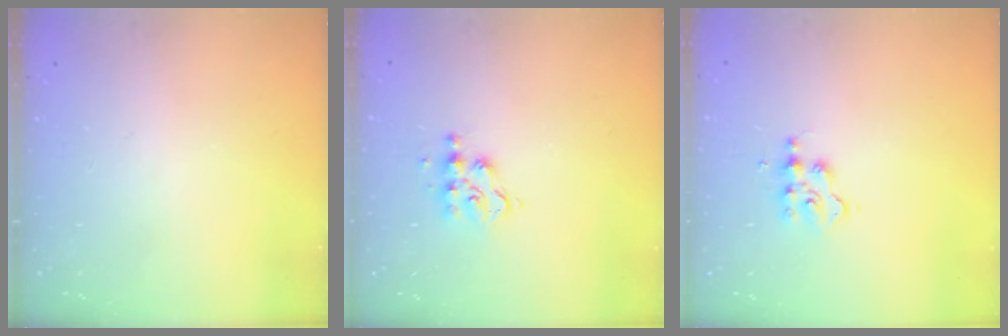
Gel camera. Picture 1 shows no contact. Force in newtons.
{"total": 5.5, "press": 5.5, "slide": 0.3}
{"total": 3.0, "press": 3.0, "slide": 0.3}